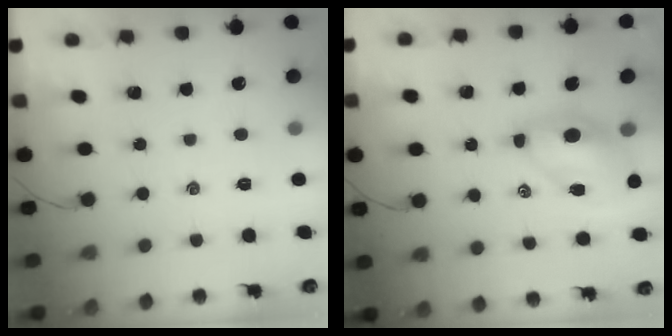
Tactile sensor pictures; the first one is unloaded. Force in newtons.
{"total": 8.9, "press": 8.6, "slide": 2.2}